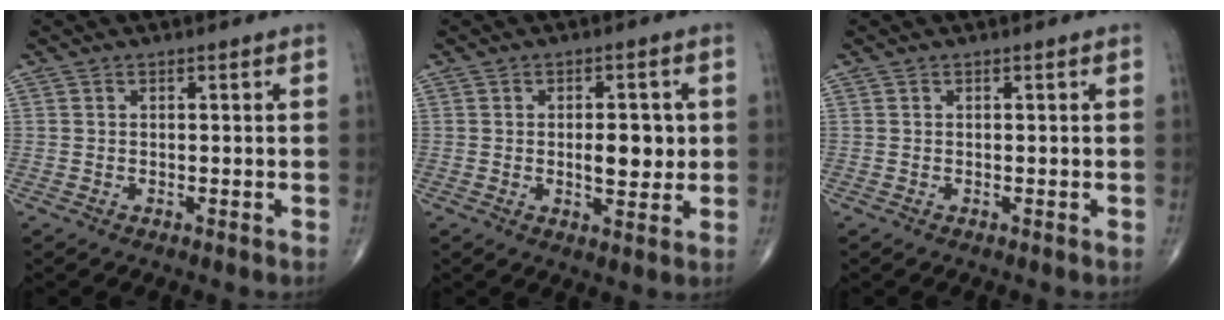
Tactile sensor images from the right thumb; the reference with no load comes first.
{"total": 6.4, "force": [0.3, 3.1, 5.6], "torque": [-0.065, -0.003, 0.006]}
{"total": 0.0}